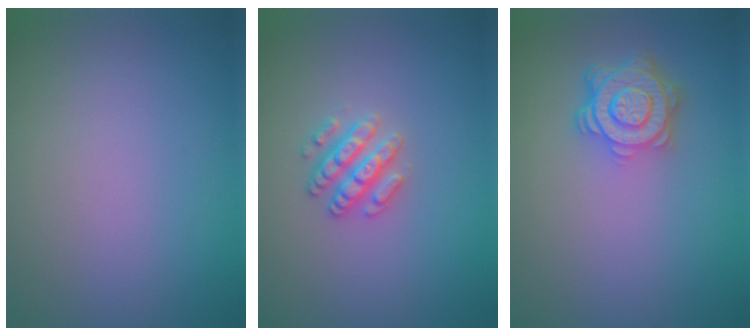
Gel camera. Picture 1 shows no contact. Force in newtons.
{"total": 2.6, "press": 2.6, "slide": 0.3}
{"total": 4.8, "press": 3.6, "slide": 3.1}